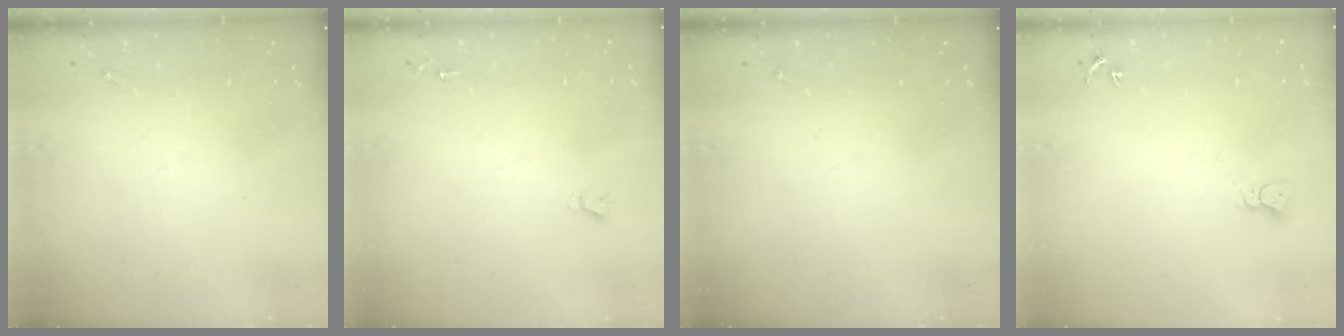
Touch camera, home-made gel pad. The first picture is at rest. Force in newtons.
{"total": 1.8, "press": 1.8, "slide": 0.1}
{"total": 0.0}
{"total": 2.3, "press": 2.3, "slide": 0.2}